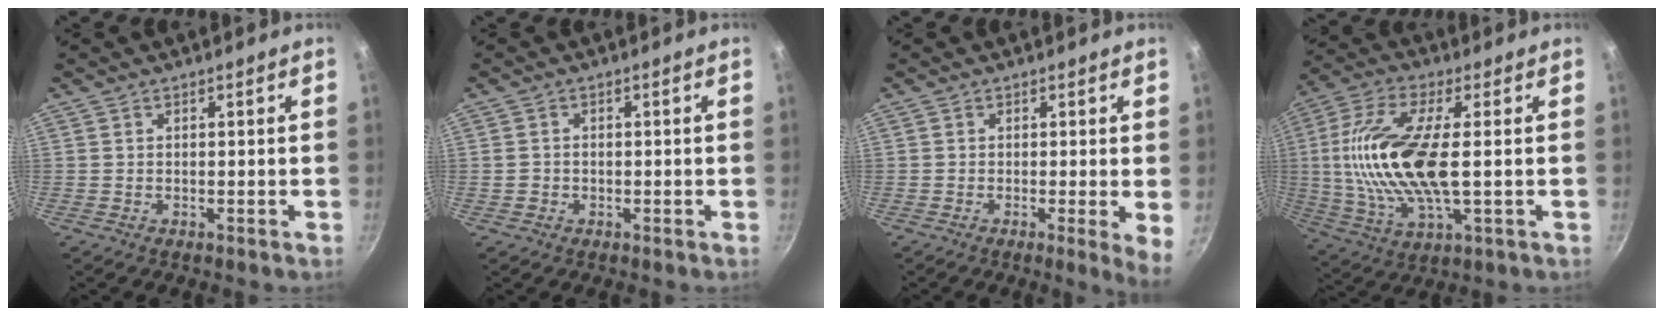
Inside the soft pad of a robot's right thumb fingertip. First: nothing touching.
{"total": 1.8, "force": [-0.4, 1.6, 0.7], "torque": [-0.012, 0.005, -0.006]}
{"total": 4.8, "force": [-0.2, 0.6, 4.7], "torque": [-0.056, -0.015, -0.007]}
{"total": 18.6, "force": [0.9, 7.1, 17.2], "torque": [-0.355, 0.001, 0.012]}